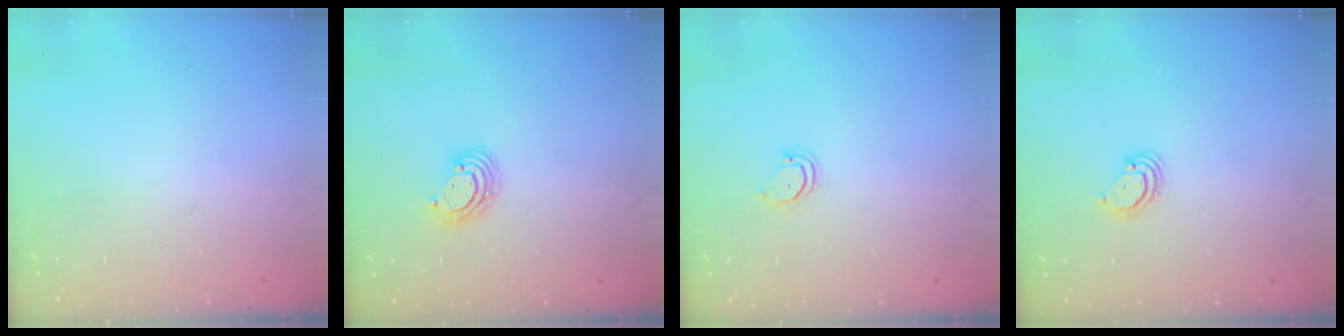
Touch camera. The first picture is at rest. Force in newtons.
{"total": 5.2, "press": 5.2, "slide": 0.3}
{"total": 2.5, "press": 2.5, "slide": 0.1}
{"total": 2.8, "press": 2.8, "slide": 0.3}